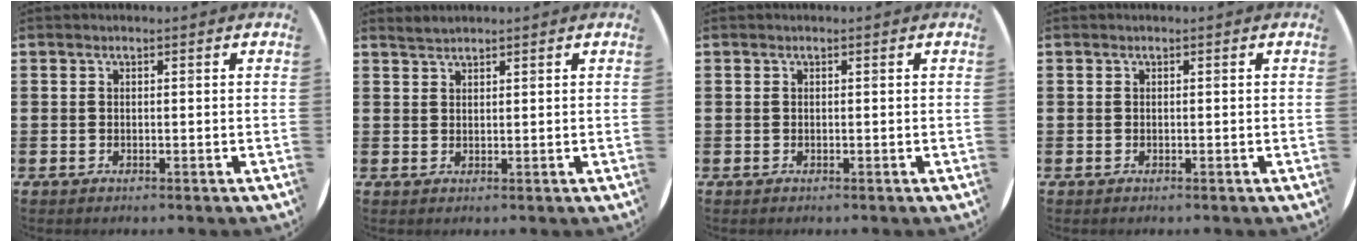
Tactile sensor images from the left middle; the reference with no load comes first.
{"total": 1.3, "force": [1.3, 0.1, 0.0], "torque": [-0.002, 0.000, 0.025]}
{"total": 0.0}
{"total": 0.0}